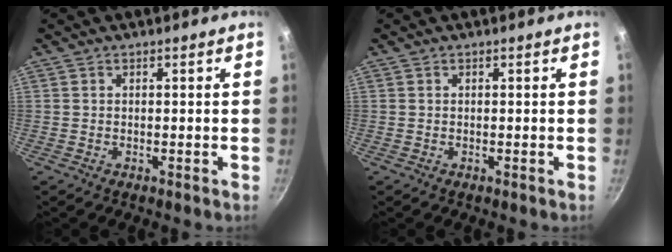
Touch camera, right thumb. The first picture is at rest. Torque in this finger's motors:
{"motor_torque": [-0.60, 0.51, 0.05, 0.03, 0.00]}